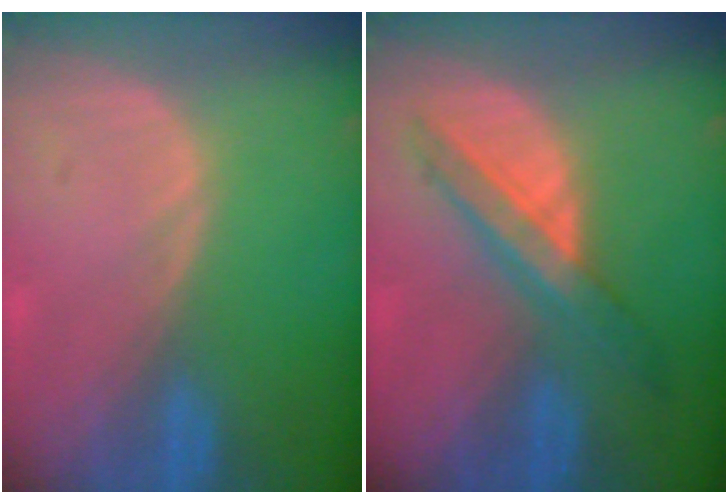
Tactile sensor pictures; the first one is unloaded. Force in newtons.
{"total": 6.3, "press": 6.2, "slide": 1.2}